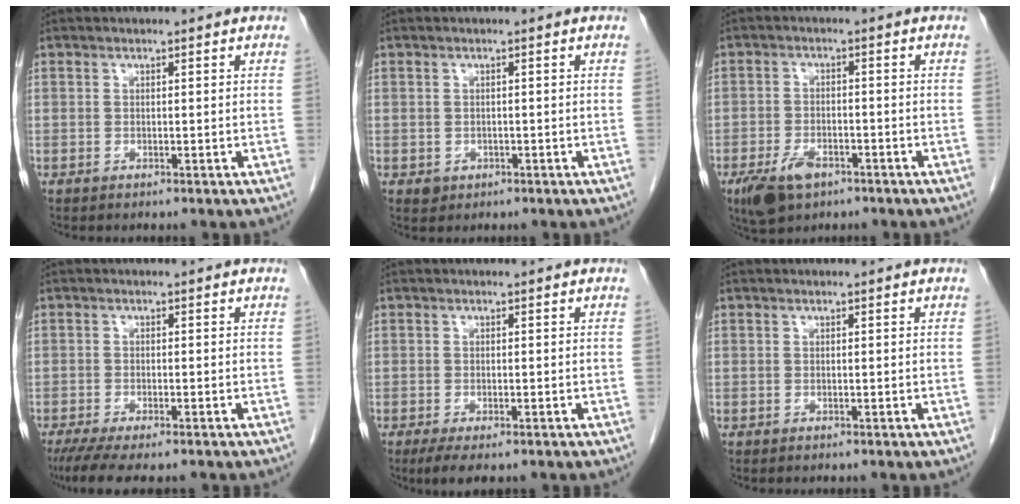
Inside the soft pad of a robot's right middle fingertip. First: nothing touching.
{"total": 1.5, "force": [-0.6, 1.3, 0.4], "torque": [-0.005, 0.003, -0.002]}
{"total": 6.1, "force": [-3.7, 3.0, 3.8], "torque": [-0.077, -0.005, -0.059]}
{"total": 7.5, "force": [-6.0, 1.5, 4.3], "torque": [-0.064, -0.015, -0.095]}
{"total": 3.8, "force": [-2.5, 1.2, 2.6], "torque": [-0.045, -0.009, -0.038]}
{"total": 0.0}